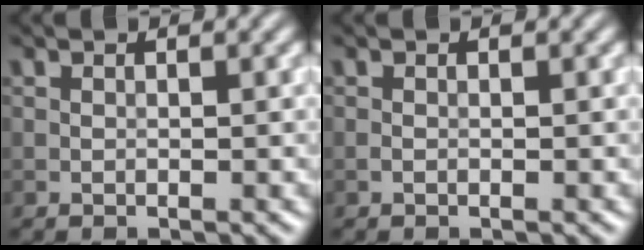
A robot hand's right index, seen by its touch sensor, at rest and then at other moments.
{"total": 0.0}